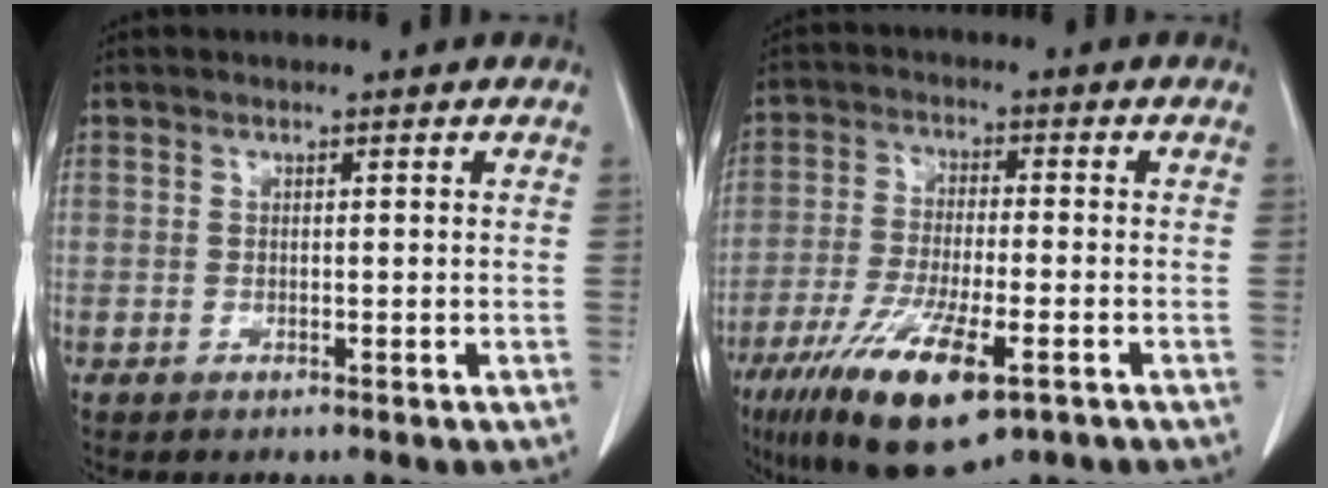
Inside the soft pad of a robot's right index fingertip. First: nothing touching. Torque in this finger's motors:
{"motor_torque": [1.44, -0.69, 0.74, 0.21]}